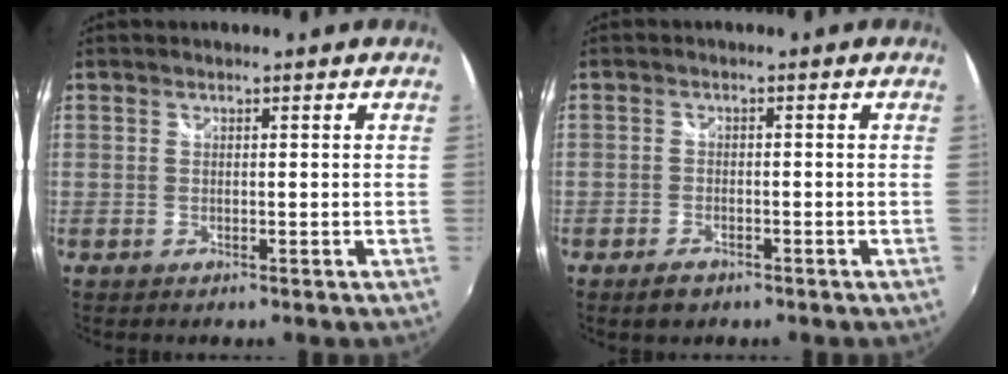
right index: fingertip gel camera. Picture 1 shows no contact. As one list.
[{"total": 3.1, "force": [-2.2, 1.8, 1.2], "torque": [-0.033, -0.002, -0.035]}]